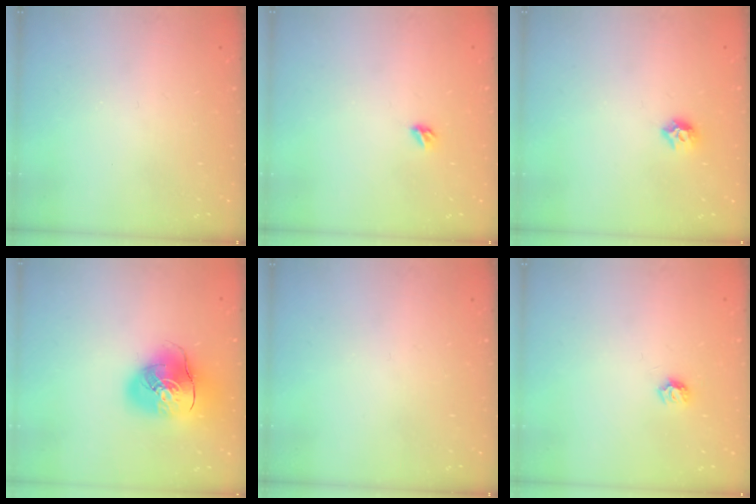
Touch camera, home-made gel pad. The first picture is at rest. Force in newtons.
{"total": 3.5, "press": 3.5, "slide": 0.8}
{"total": 6.4, "press": 6.3, "slide": 0.8}
{"total": 14.8, "press": 14.5, "slide": 2.6}
{"total": 0.0}
{"total": 5.5, "press": 5.4, "slide": 0.6}